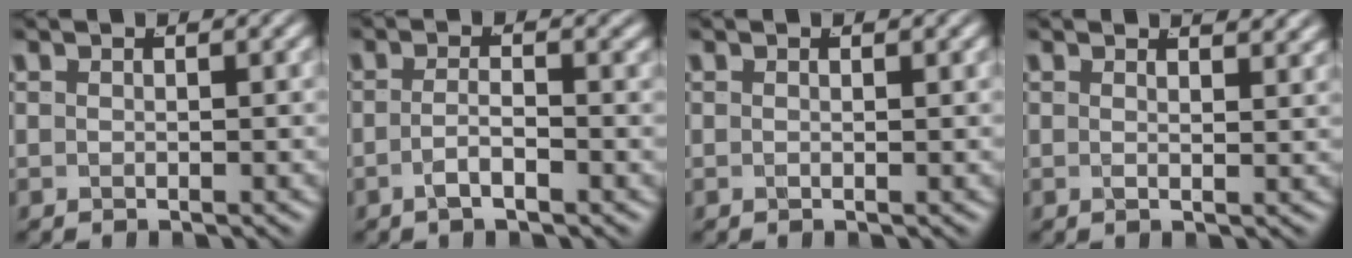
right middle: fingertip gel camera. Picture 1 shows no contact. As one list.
[{"total": 2.3, "force": [-1.5, 0.2, 1.7], "torque": [-0.035, -0.013, -0.025]}, {"total": 0.5, "force": [0.0, -0.5, 0.2], "torque": [-0.005, -0.004, 0.002]}, {"total": 1.7, "force": [1.4, -0.4, 0.8], "torque": [-0.011, -0.009, 0.024]}]